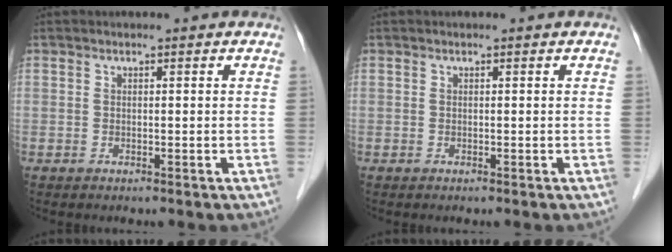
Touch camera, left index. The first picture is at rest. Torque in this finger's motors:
{"motor_torque": [0.00, 0.00, 0.00, 0.00]}